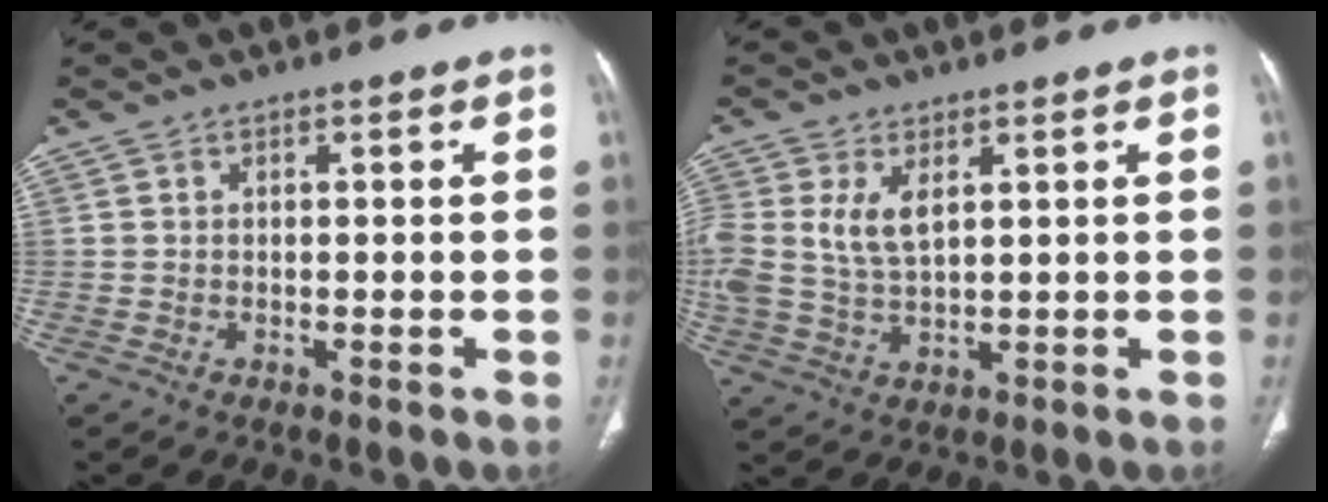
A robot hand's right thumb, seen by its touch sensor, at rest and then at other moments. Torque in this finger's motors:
{"motor_torque": [0.21, 0.22, 0.56, 0.66, 0.12]}